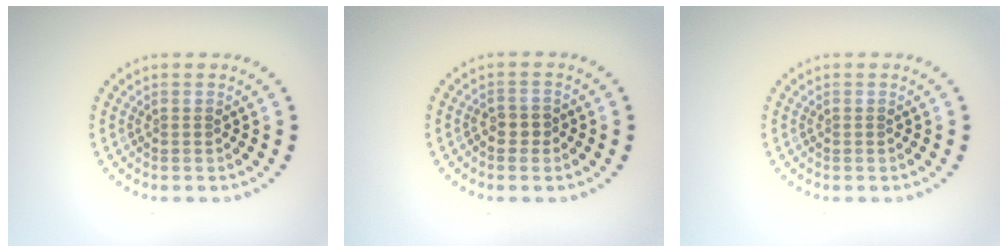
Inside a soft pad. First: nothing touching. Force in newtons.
{"total": 1.0, "press": 0.9, "slide": 0.5}
{"total": 0.0}